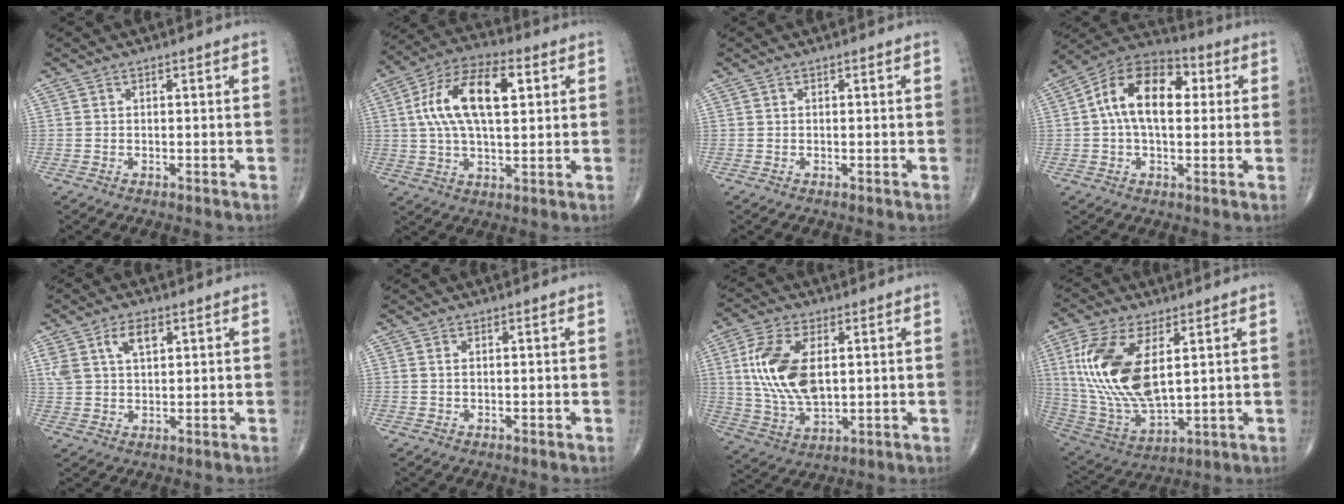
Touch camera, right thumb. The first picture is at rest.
{"total": 16.2, "force": [3.7, 7.7, 13.8], "torque": [-0.253, 0.018, 0.063]}
{"total": 0.0}
{"total": 14.8, "force": [2.3, 8.6, 11.8], "torque": [-0.191, 0.028, 0.028]}
{"total": 6.7, "force": [3.1, 3.4, 4.8], "torque": [-0.091, -0.002, 0.064]}
{"total": 0.7, "force": [0.3, 0.2, 0.6], "torque": [-0.018, 0.006, 0.009]}
{"total": 14.6, "force": [2.5, 7.8, 12.1], "torque": [-0.245, -0.009, 0.055]}
{"total": 19.5, "force": [4.6, 9.1, 16.6], "torque": [-0.348, -0.025, 0.098]}